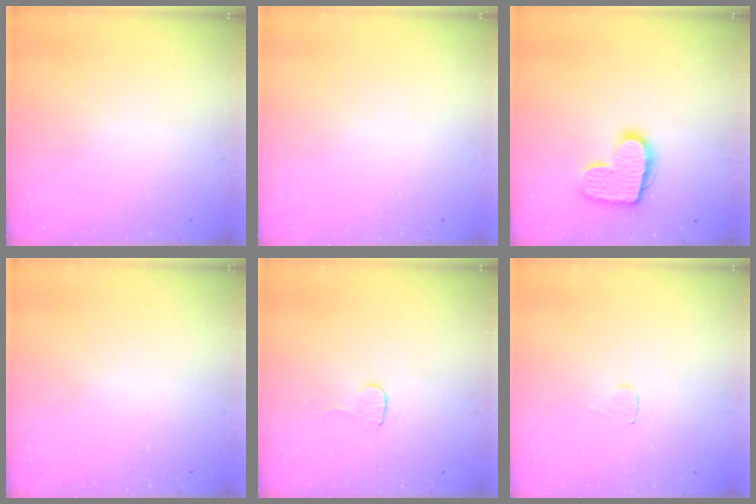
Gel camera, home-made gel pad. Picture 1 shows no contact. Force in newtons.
{"total": 0.0}
{"total": 13.2, "press": 13.2, "slide": 0.7}
{"total": 0.0}
{"total": 2.9, "press": 2.9, "slide": 0.3}
{"total": 3.4, "press": 3.4, "slide": 0.3}